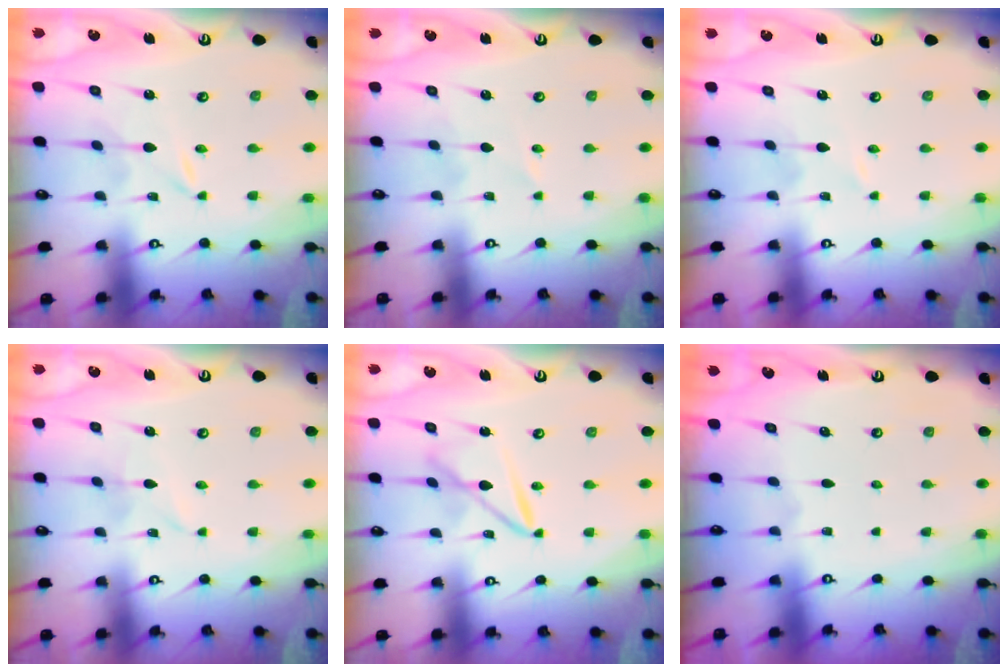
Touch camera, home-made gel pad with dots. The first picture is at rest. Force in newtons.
{"total": 2.2, "press": 2.1, "slide": 0.3}
{"total": 0.6, "press": 0.6, "slide": 0.1}
{"total": 1.4, "press": 1.4, "slide": 0.0}
{"total": 7.5, "press": 7.5, "slide": 0.7}
{"total": 0.6, "press": 0.6, "slide": 0.1}